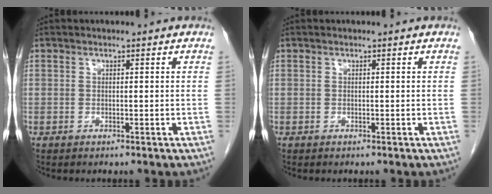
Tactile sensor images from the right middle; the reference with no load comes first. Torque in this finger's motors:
{"motor_torque": [0.00, 0.00, 0.00, 0.00]}